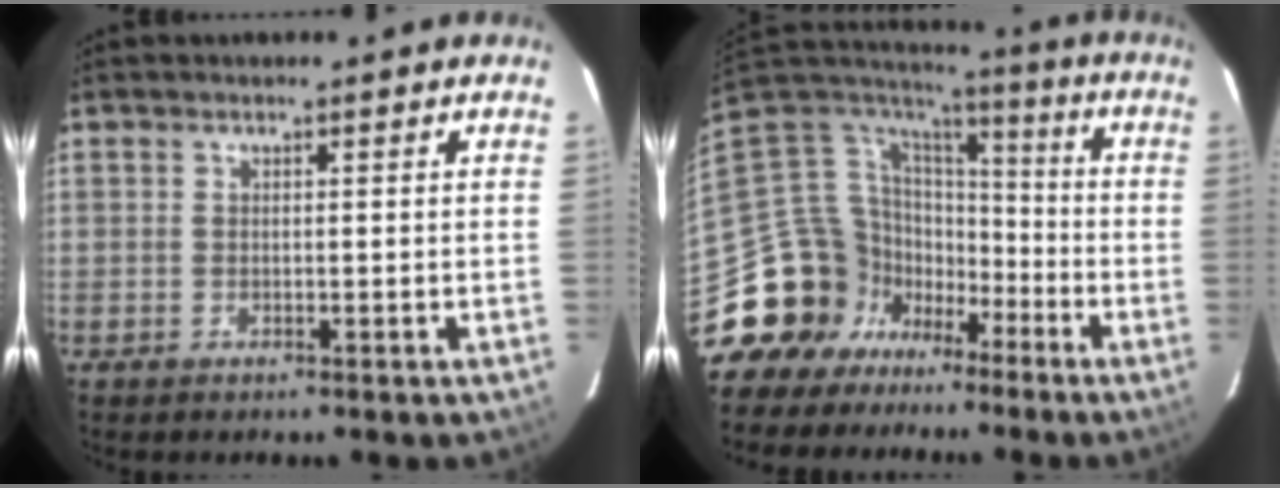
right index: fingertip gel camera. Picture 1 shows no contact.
{"total": 17.9, "force": [-10.8, 13.4, 4.8], "torque": [-0.125, 0.036, -0.189]}